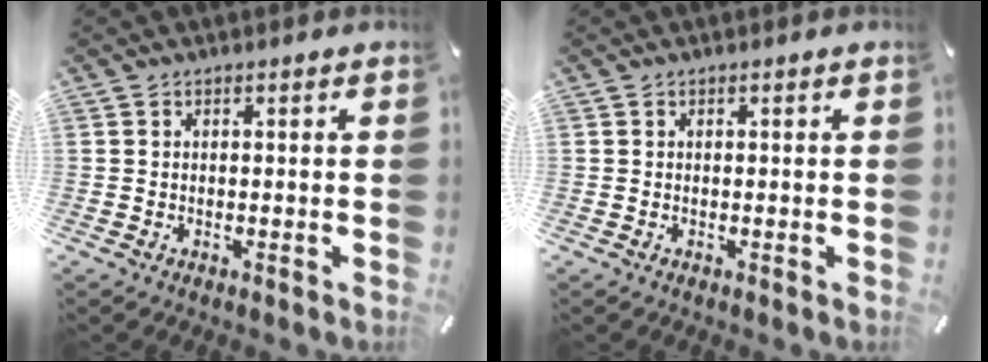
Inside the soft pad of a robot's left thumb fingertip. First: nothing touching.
{"total": 0.0}